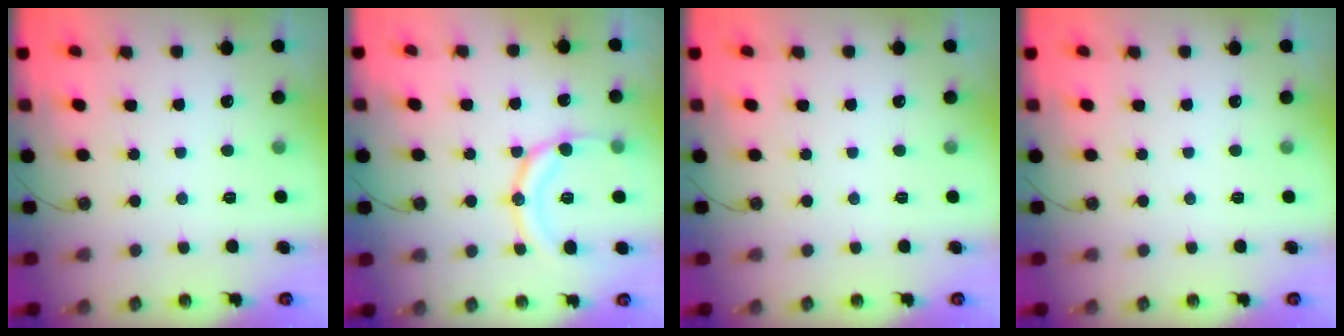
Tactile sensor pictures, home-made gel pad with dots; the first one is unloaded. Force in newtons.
{"total": 14.2, "press": 14.1, "slide": 1.7}
{"total": 0.0}
{"total": 0.0}